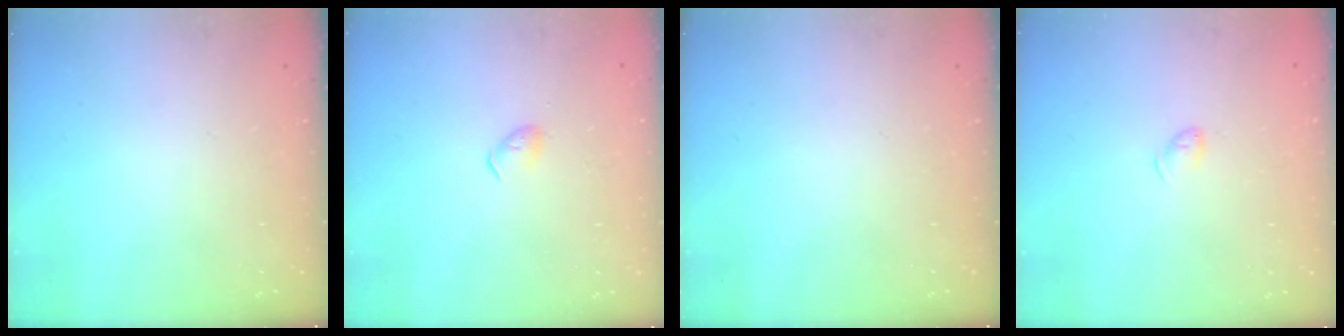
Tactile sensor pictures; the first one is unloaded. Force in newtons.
{"total": 3.0, "press": 2.9, "slide": 0.6}
{"total": 0.0}
{"total": 3.8, "press": 3.8, "slide": 0.6}